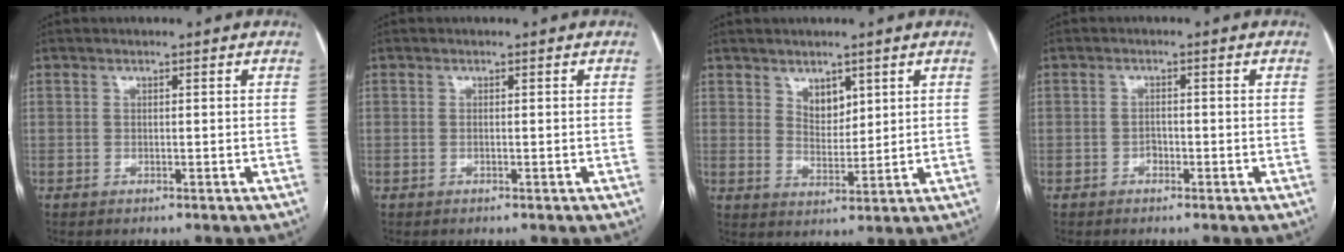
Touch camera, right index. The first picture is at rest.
{"total": 0.0}
{"total": 4.0, "force": [2.4, 2.3, 2.2], "torque": [-0.037, -0.004, 0.050]}
{"total": 1.3, "force": [-0.8, 0.8, 0.6], "torque": [-0.011, 0.005, -0.013]}